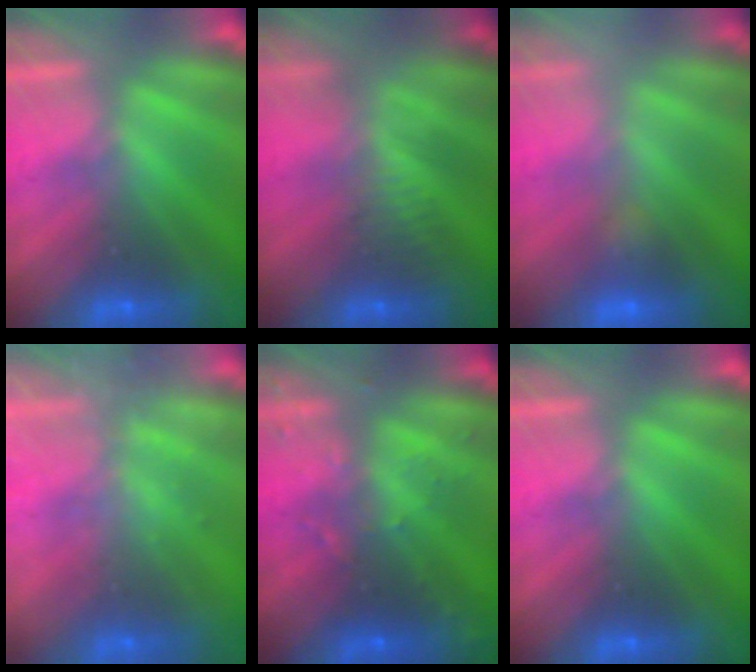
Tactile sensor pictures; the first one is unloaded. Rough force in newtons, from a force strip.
{"total": 2.7}
{"total": 2.2}
{"total": 1.5}
{"total": 2.9}
{"total": 0.0}